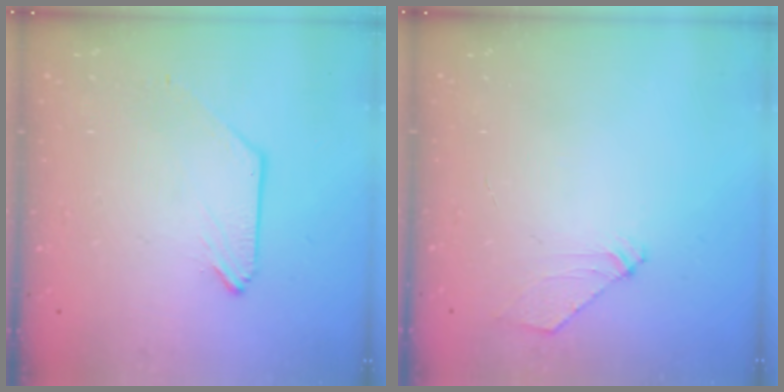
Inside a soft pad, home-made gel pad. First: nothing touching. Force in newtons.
{"total": 4.8, "press": 4.7, "slide": 0.9}